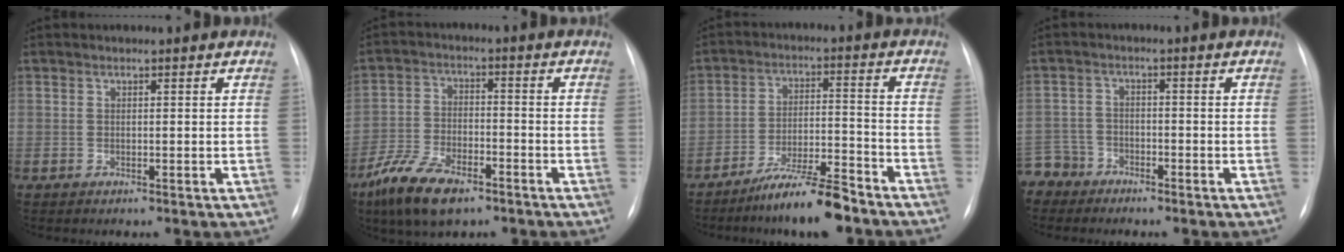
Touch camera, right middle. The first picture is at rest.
{"total": 10.0, "force": [-6.4, 3.9, 6.6], "torque": [-0.138, -0.013, -0.117]}
{"total": 9.4, "force": [-7.5, 1.0, 5.7], "torque": [-0.093, -0.002, -0.132]}
{"total": 5.8, "force": [-4.8, 3.2, -0.5], "torque": [0.013, -0.004, -0.096]}